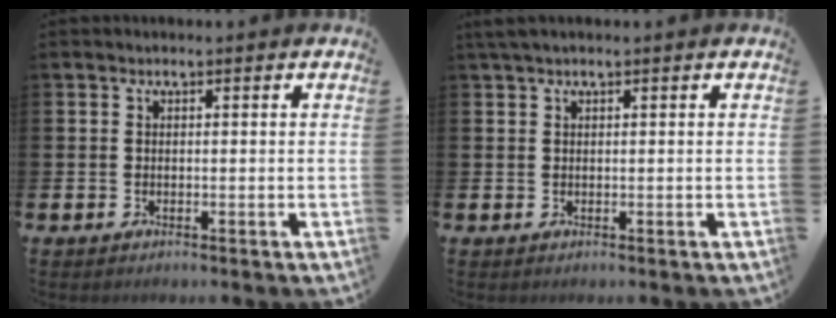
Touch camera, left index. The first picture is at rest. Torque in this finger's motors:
{"motor_torque": [-0.04, -0.13, 0.03, 0.09]}